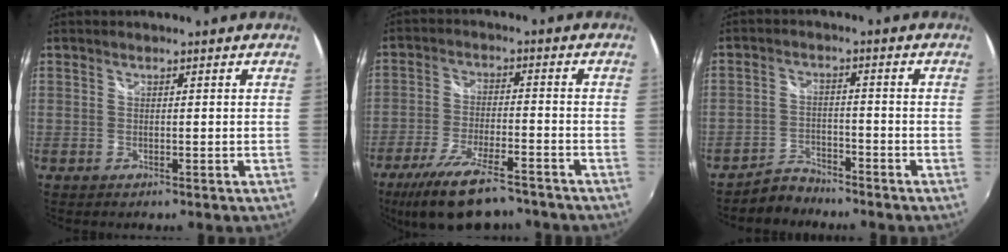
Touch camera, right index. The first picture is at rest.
{"total": 14.8, "force": [-11.4, 4.4, 8.4], "torque": [-0.176, -0.027, -0.187]}
{"total": 4.4, "force": [-4.1, 1.7, 0.1], "torque": [-0.013, 0.011, -0.075]}